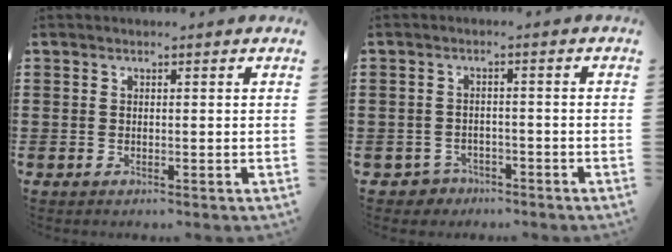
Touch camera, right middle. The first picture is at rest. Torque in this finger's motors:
{"motor_torque": [0.15, 0.26, 0.07, -0.01]}